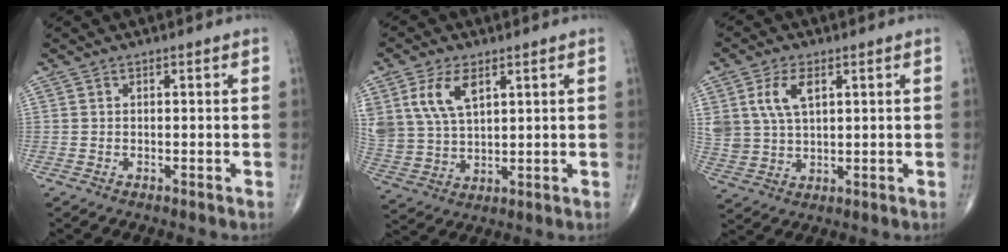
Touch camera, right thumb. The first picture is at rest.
{"total": 10.5, "force": [4.7, 5.9, 7.3], "torque": [-0.145, -0.012, 0.103]}
{"total": 8.2, "force": [3.1, 4.8, 6.0], "torque": [-0.118, -0.006, 0.066]}